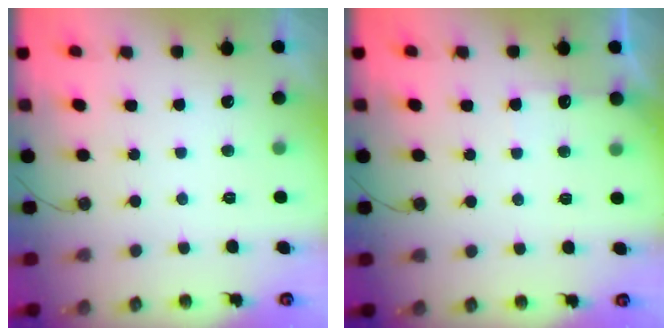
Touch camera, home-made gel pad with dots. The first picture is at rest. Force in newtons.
{"total": 4.3, "press": 4.2, "slide": 0.6}